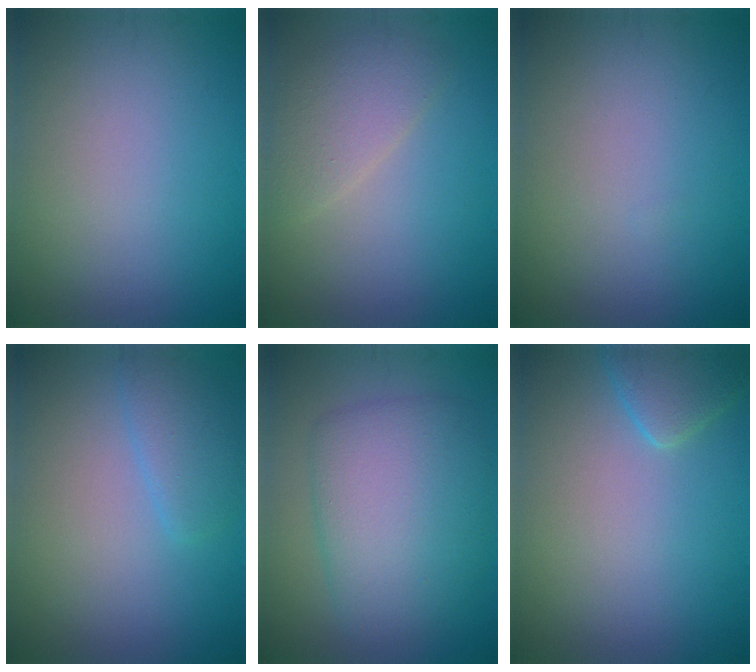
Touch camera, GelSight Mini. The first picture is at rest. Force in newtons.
{"total": 2.9, "press": 2.9, "slide": 0.2}
{"total": 0.0}
{"total": 2.4, "press": 2.4, "slide": 0.2}
{"total": 7.2, "press": 7.2, "slide": 0.2}
{"total": 2.6, "press": 2.6, "slide": 0.2}